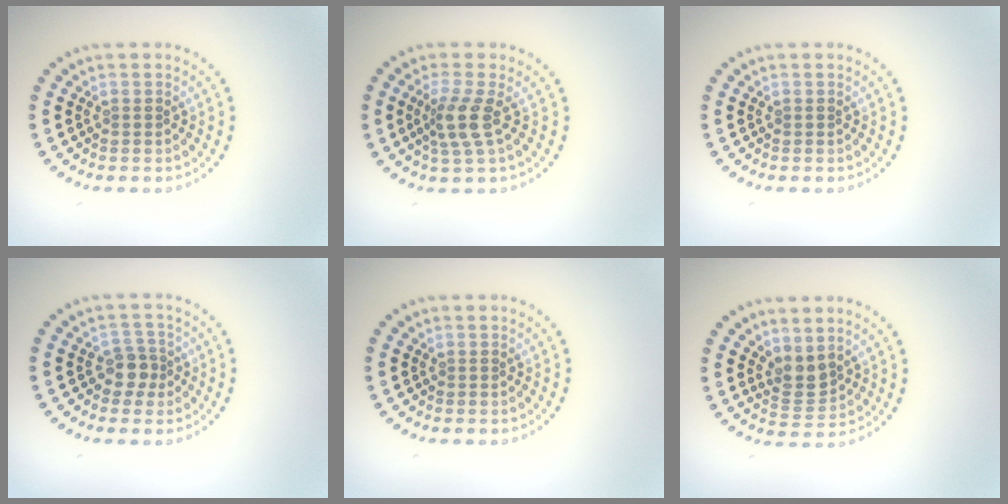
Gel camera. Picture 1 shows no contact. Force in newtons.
{"total": 3.0, "press": 2.3, "slide": 1.9}
{"total": 0.0}
{"total": 2.0, "press": 1.7, "slide": 1.1}
{"total": 0.0}
{"total": 2.3, "press": 1.8, "slide": 1.3}